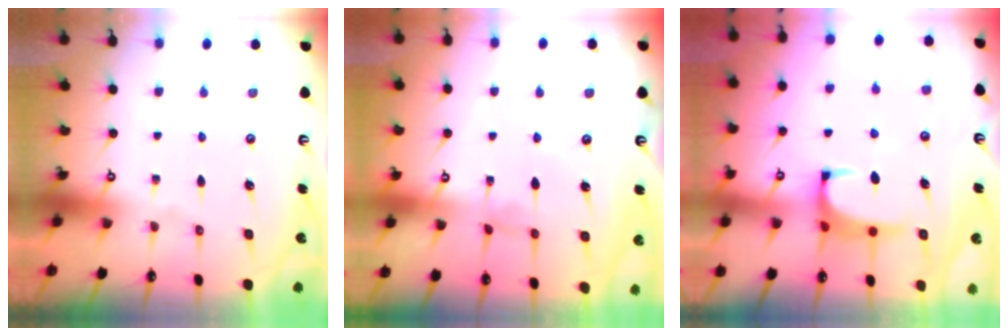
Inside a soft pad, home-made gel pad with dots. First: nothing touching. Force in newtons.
{"total": 0.8, "press": 0.6, "slide": 0.5}
{"total": 1.2, "press": 1.1, "slide": 0.5}